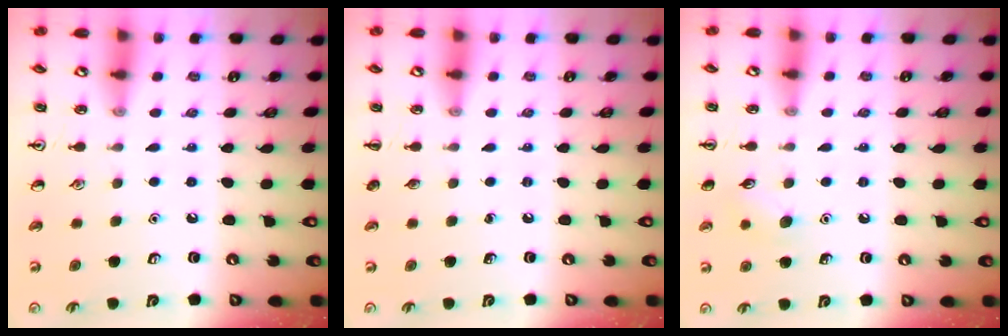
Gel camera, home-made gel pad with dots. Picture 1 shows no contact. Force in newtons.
{"total": 0.0}
{"total": 7.6, "press": 7.4, "slide": 1.8}